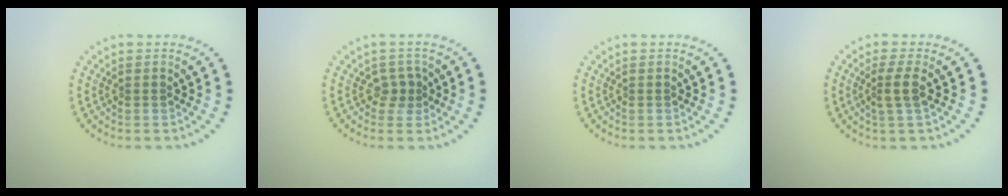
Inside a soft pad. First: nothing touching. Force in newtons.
{"total": 1.5, "press": 1.2, "slide": 0.9}
{"total": 0.0}
{"total": 1.8, "press": 1.3, "slide": 1.2}